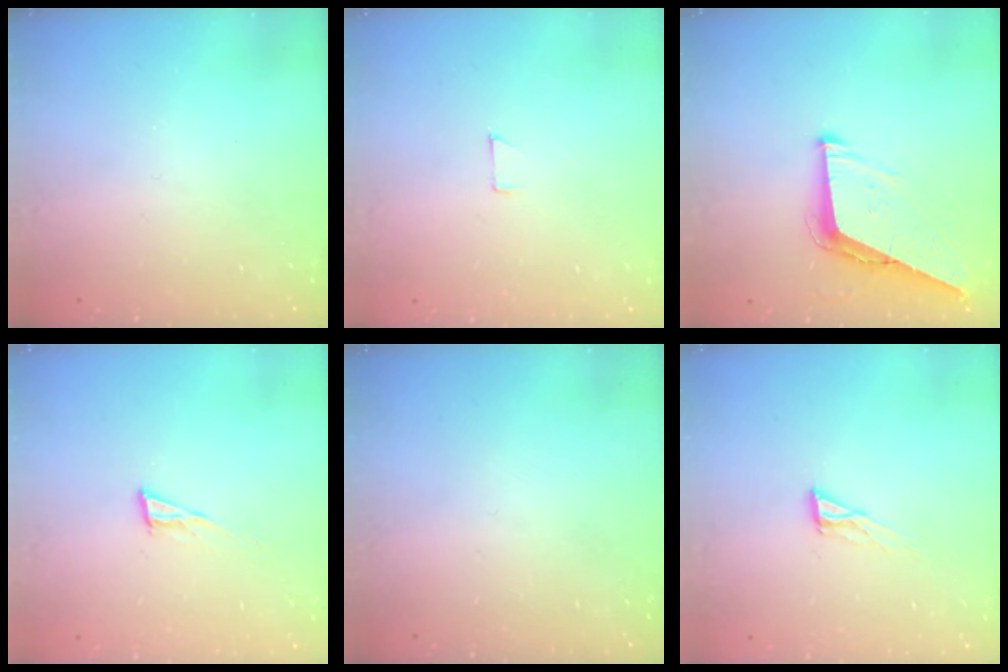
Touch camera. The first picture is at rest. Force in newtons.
{"total": 3.8, "press": 3.8, "slide": 0.3}
{"total": 7.7, "press": 7.7, "slide": 0.3}
{"total": 5.7, "press": 5.5, "slide": 1.4}
{"total": 0.0}
{"total": 6.5, "press": 6.5, "slide": 0.4}